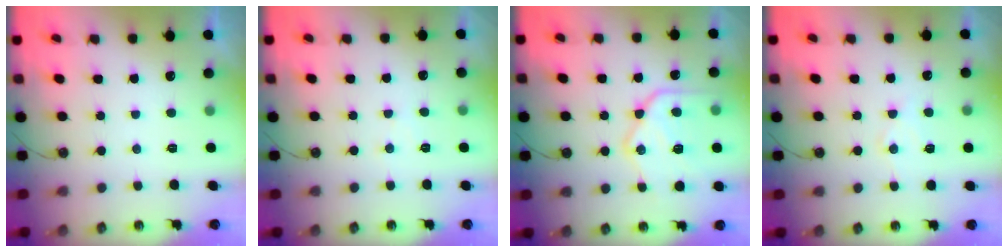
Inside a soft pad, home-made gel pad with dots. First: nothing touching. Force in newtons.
{"total": 3.7, "press": 3.7, "slide": 0.6}
{"total": 18.2, "press": 18.1, "slide": 1.8}
{"total": 7.1, "press": 7.1, "slide": 0.4}